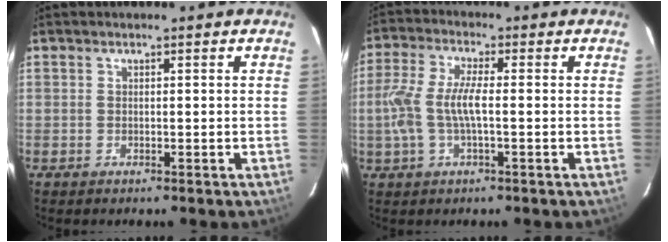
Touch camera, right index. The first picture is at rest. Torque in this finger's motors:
{"motor_torque": [0.23, 0.03, 0.17, 0.14]}